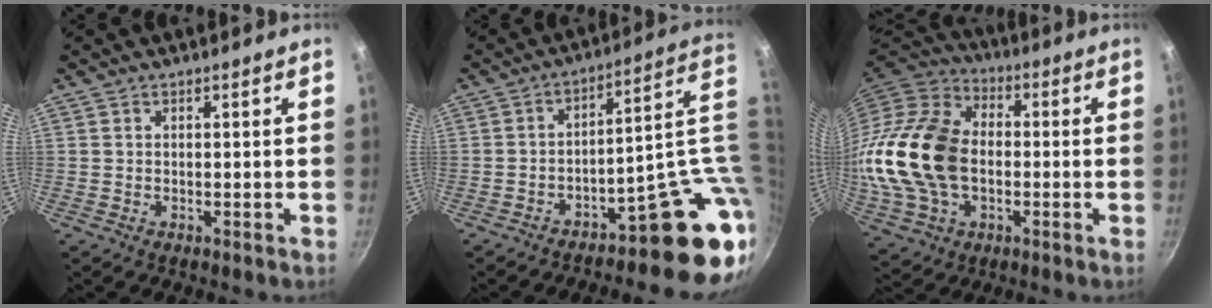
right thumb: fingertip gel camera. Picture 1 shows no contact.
{"total": 16.9, "force": [-3.8, 6.9, 14.9], "torque": [-0.126, 0.035, -0.050]}
{"total": 22.6, "force": [-1.7, 15.6, 16.2], "torque": [-0.309, 0.030, -0.028]}